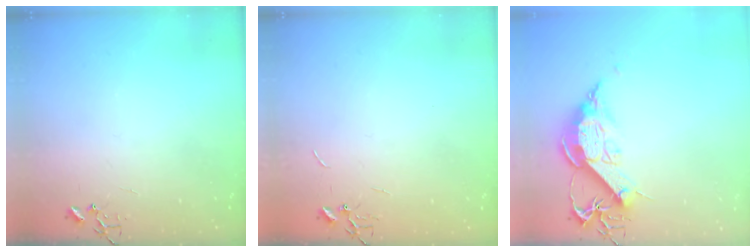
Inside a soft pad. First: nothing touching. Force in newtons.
{"total": 0.7, "press": 0.7, "slide": 0.1}
{"total": 13.9, "press": 13.9, "slide": 1.1}